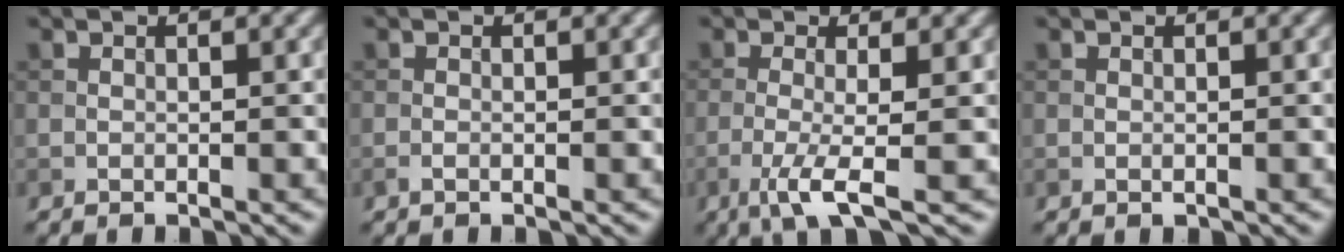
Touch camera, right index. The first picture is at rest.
{"total": 0.6, "force": [-0.3, 0.2, 0.4], "torque": [-0.012, -0.002, -0.007]}
{"total": 4.1, "force": [-1.6, 0.7, 3.8], "torque": [-0.071, -0.005, -0.036]}
{"total": 0.0}